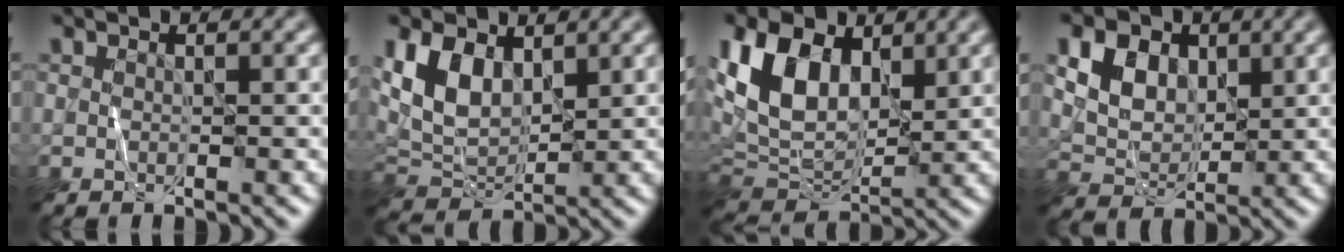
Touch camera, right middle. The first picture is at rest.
{"total": 5.9, "force": [2.3, 3.6, 4.0], "torque": [-0.087, -0.004, 0.043]}
{"total": 10.1, "force": [3.3, 6.5, 6.9], "torque": [-0.157, 0.003, 0.057]}
{"total": 5.4, "force": [2.1, 3.9, 3.1], "torque": [-0.073, -0.005, 0.035]}